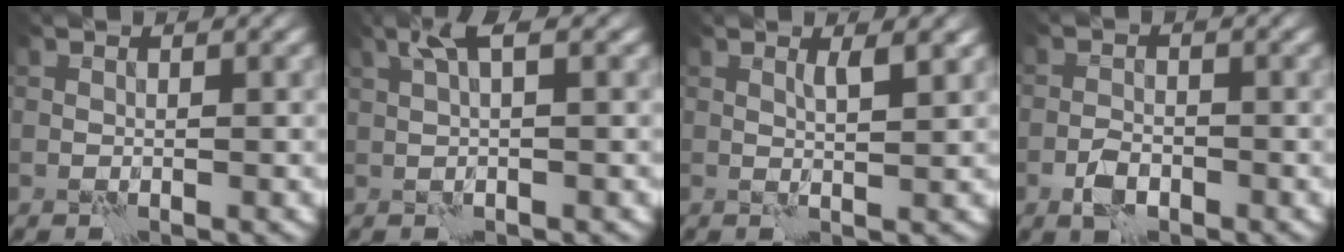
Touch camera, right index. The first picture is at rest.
{"total": 2.5, "force": [1.2, 0.3, 2.2], "torque": [-0.040, 0.008, 0.022]}
{"total": 1.7, "force": [1.0, 0.2, 1.3], "torque": [-0.018, 0.000, 0.013]}
{"total": 2.3, "force": [-1.4, 1.2, 1.5], "torque": [-0.027, 0.003, -0.030]}